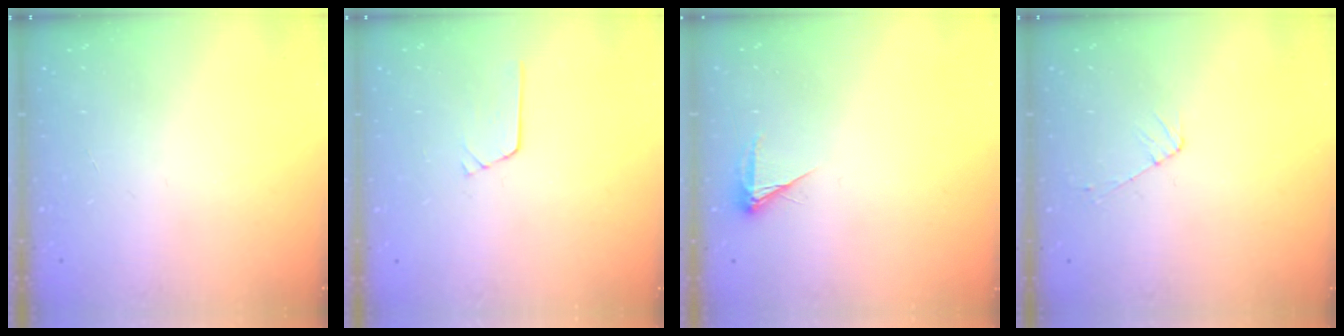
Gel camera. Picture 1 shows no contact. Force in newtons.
{"total": 4.3, "press": 4.3, "slide": 0.3}
{"total": 3.3, "press": 3.3, "slide": 0.4}
{"total": 3.8, "press": 3.8, "slide": 0.5}